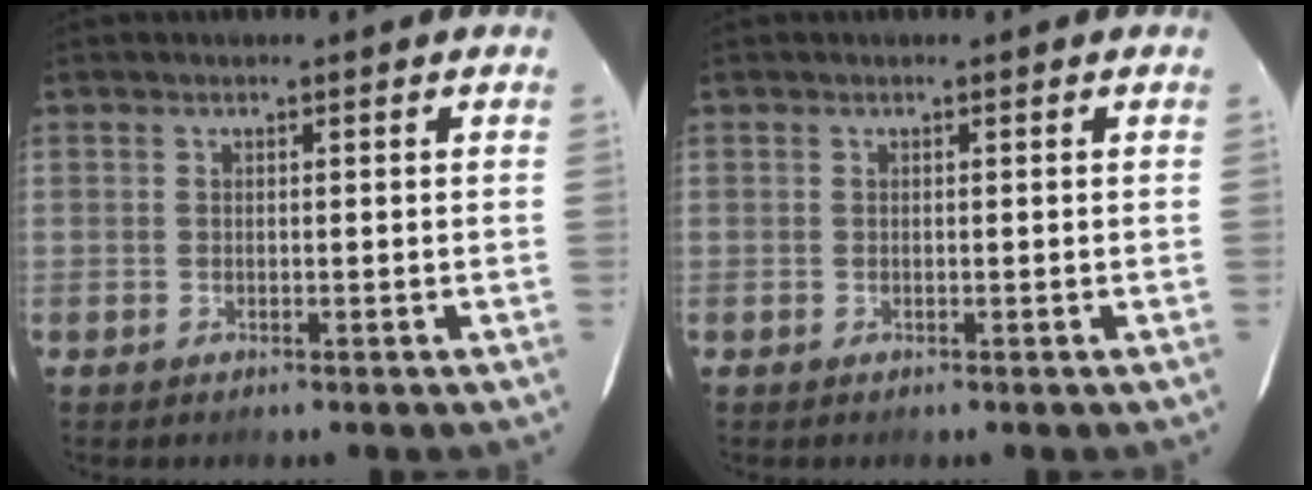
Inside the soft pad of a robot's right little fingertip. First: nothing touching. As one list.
[{"total": 0.0}]